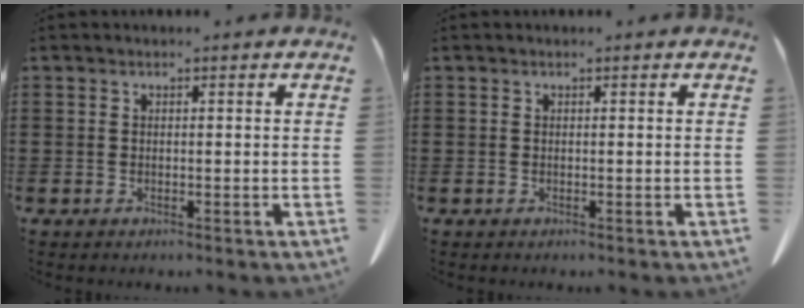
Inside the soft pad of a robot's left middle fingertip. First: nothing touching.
{"total": 0.0}